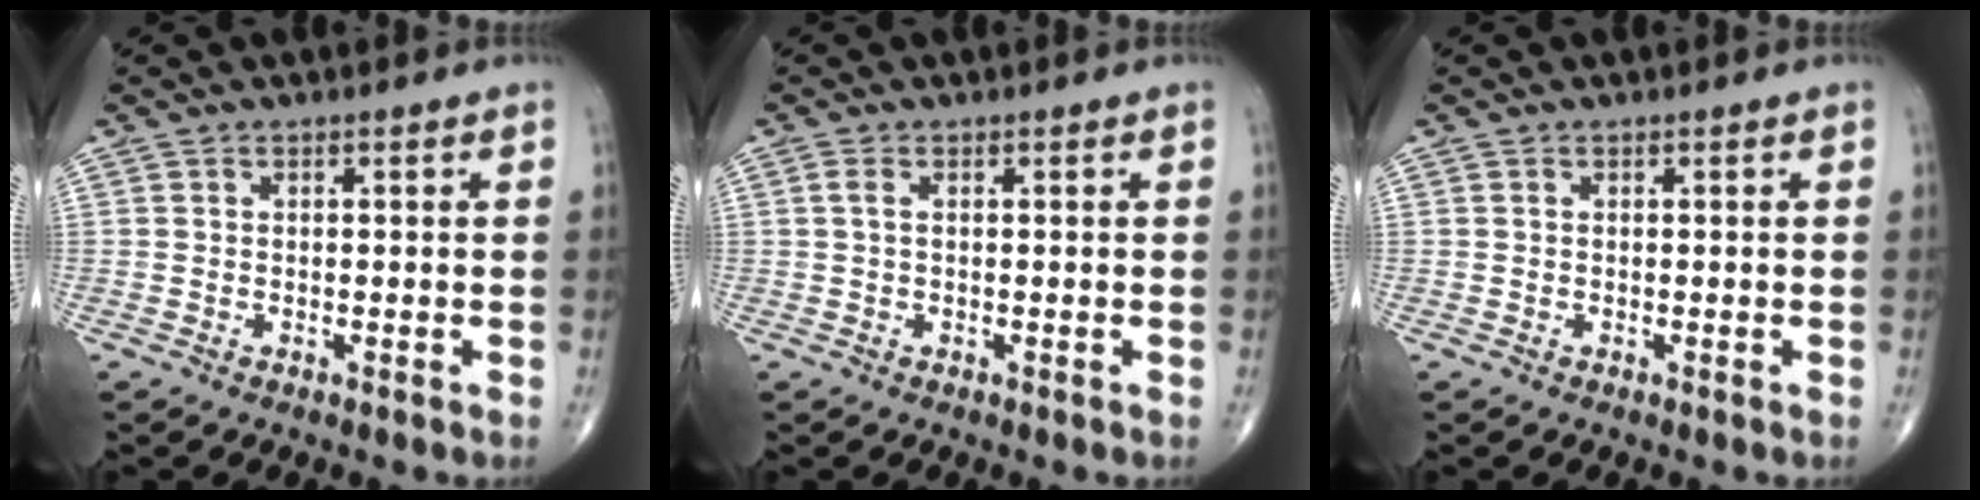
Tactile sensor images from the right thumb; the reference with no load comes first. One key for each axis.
{"total": 1.3, "fx": 0.3, "fy": 0.6, "fz": 1.2, "tx": -0.032, "ty": 0.006, "tz": 0.006}
{"total": 0.0}